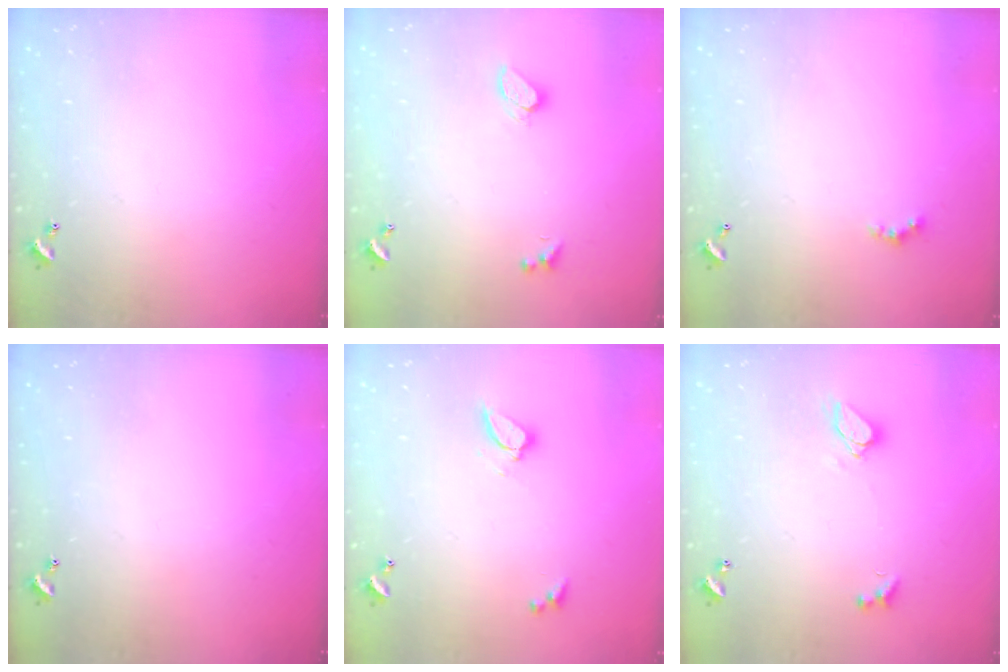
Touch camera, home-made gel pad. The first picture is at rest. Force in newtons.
{"total": 1.9, "press": 1.8, "slide": 0.4}
{"total": 1.6, "press": 1.6, "slide": 0.4}
{"total": 0.0}
{"total": 3.3, "press": 3.3, "slide": 0.5}
{"total": 2.1, "press": 2.0, "slide": 0.5}